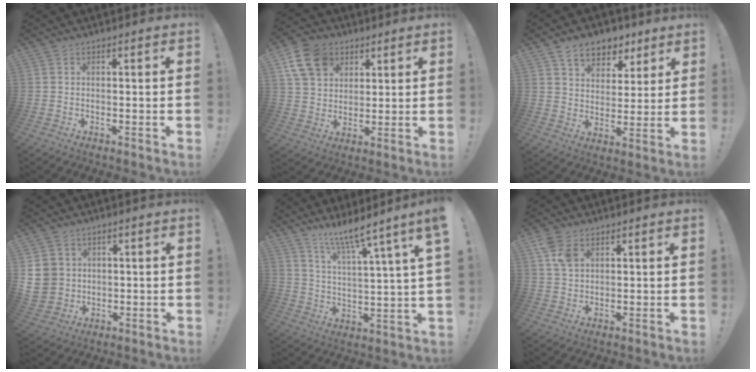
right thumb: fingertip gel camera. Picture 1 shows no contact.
{"total": 12.7, "force": [5.5, 9.8, 6.0], "torque": [-0.104, -0.015, 0.113]}
{"total": 9.6, "force": [6.2, 6.4, 3.5], "torque": [-0.052, -0.037, 0.119]}
{"total": 8.3, "force": [1.8, 7.6, 2.8], "torque": [-0.069, -0.003, 0.041]}
{"total": 9.8, "force": [7.4, 0.4, 6.4], "torque": [-0.108, -0.062, 0.116]}
{"total": 6.2, "force": [2.7, 4.0, 3.9], "torque": [-0.063, -0.003, 0.052]}